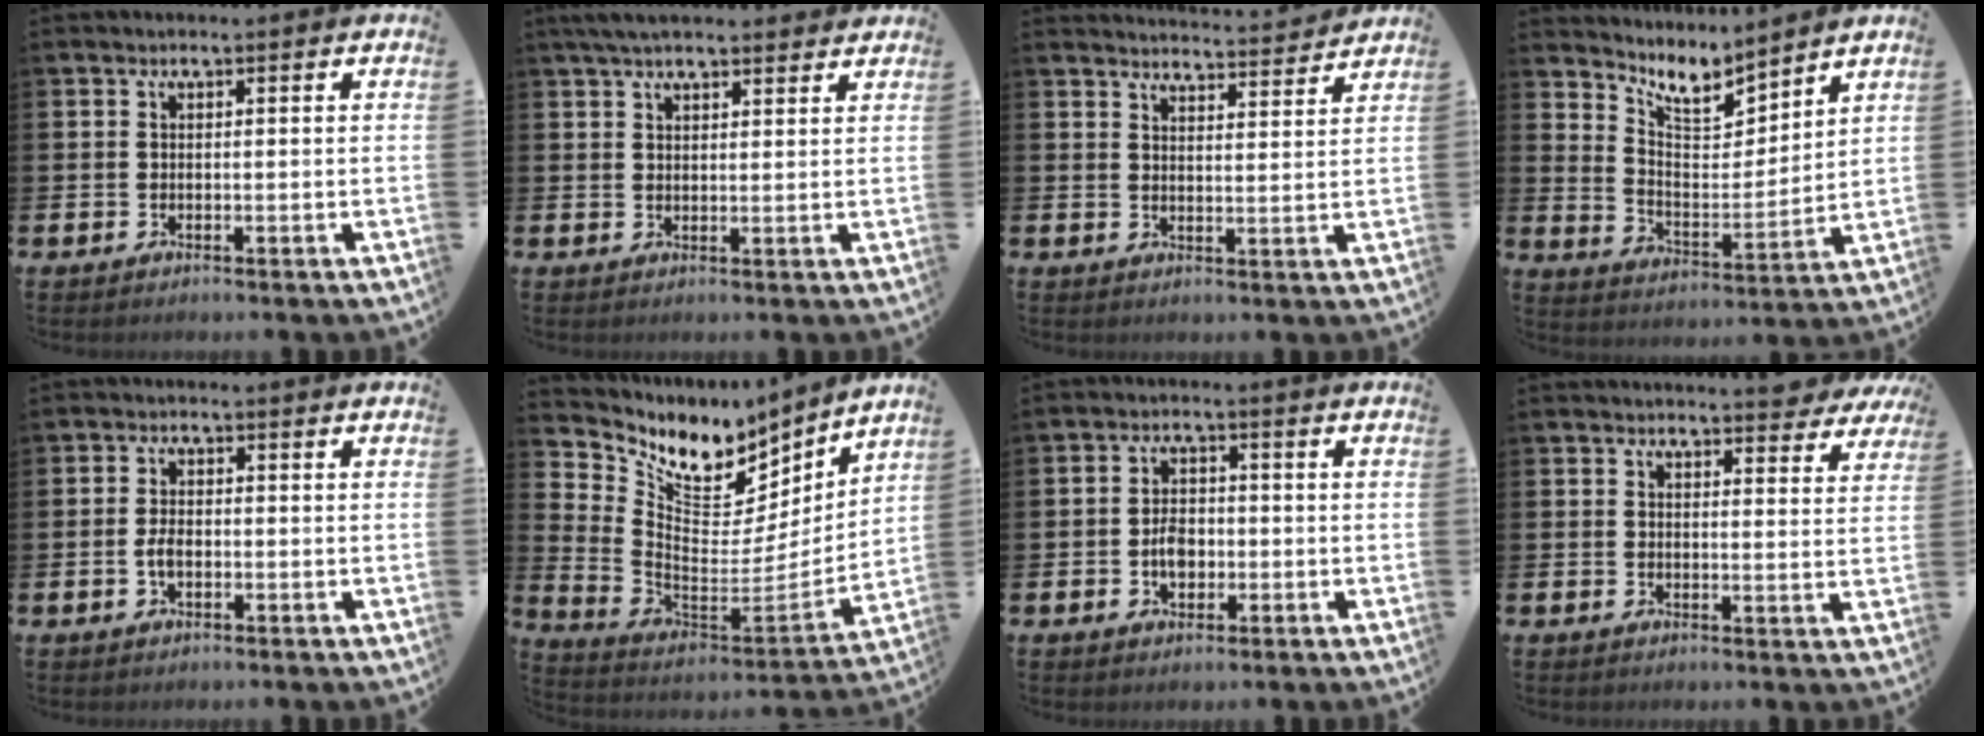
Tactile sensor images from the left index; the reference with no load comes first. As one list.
[{"total": 4.4, "force": [4.1, 1.0, 1.5], "torque": [-0.042, -0.006, 0.078]}, {"total": 4.0, "force": [4.0, -0.2, 0.2], "torque": [-0.009, -0.035, 0.069]}, {"total": 7.5, "force": [7.1, 1.8, 1.8], "torque": [-0.059, -0.053, 0.126]}, {"total": 2.6, "force": [-0.5, 1.4, 2.1], "torque": [-0.039, 0.003, -0.009]}, {"total": 8.6, "force": [6.6, 4.5, 3.2], "torque": [-0.098, -0.043, 0.115]}, {"total": 3.6, "force": [-0.8, 2.4, 2.6], "torque": [-0.032, -0.002, -0.019]}, {"total": 3.9, "force": [3.8, 0.3, 0.4], "torque": [0.004, -0.025, 0.067]}]